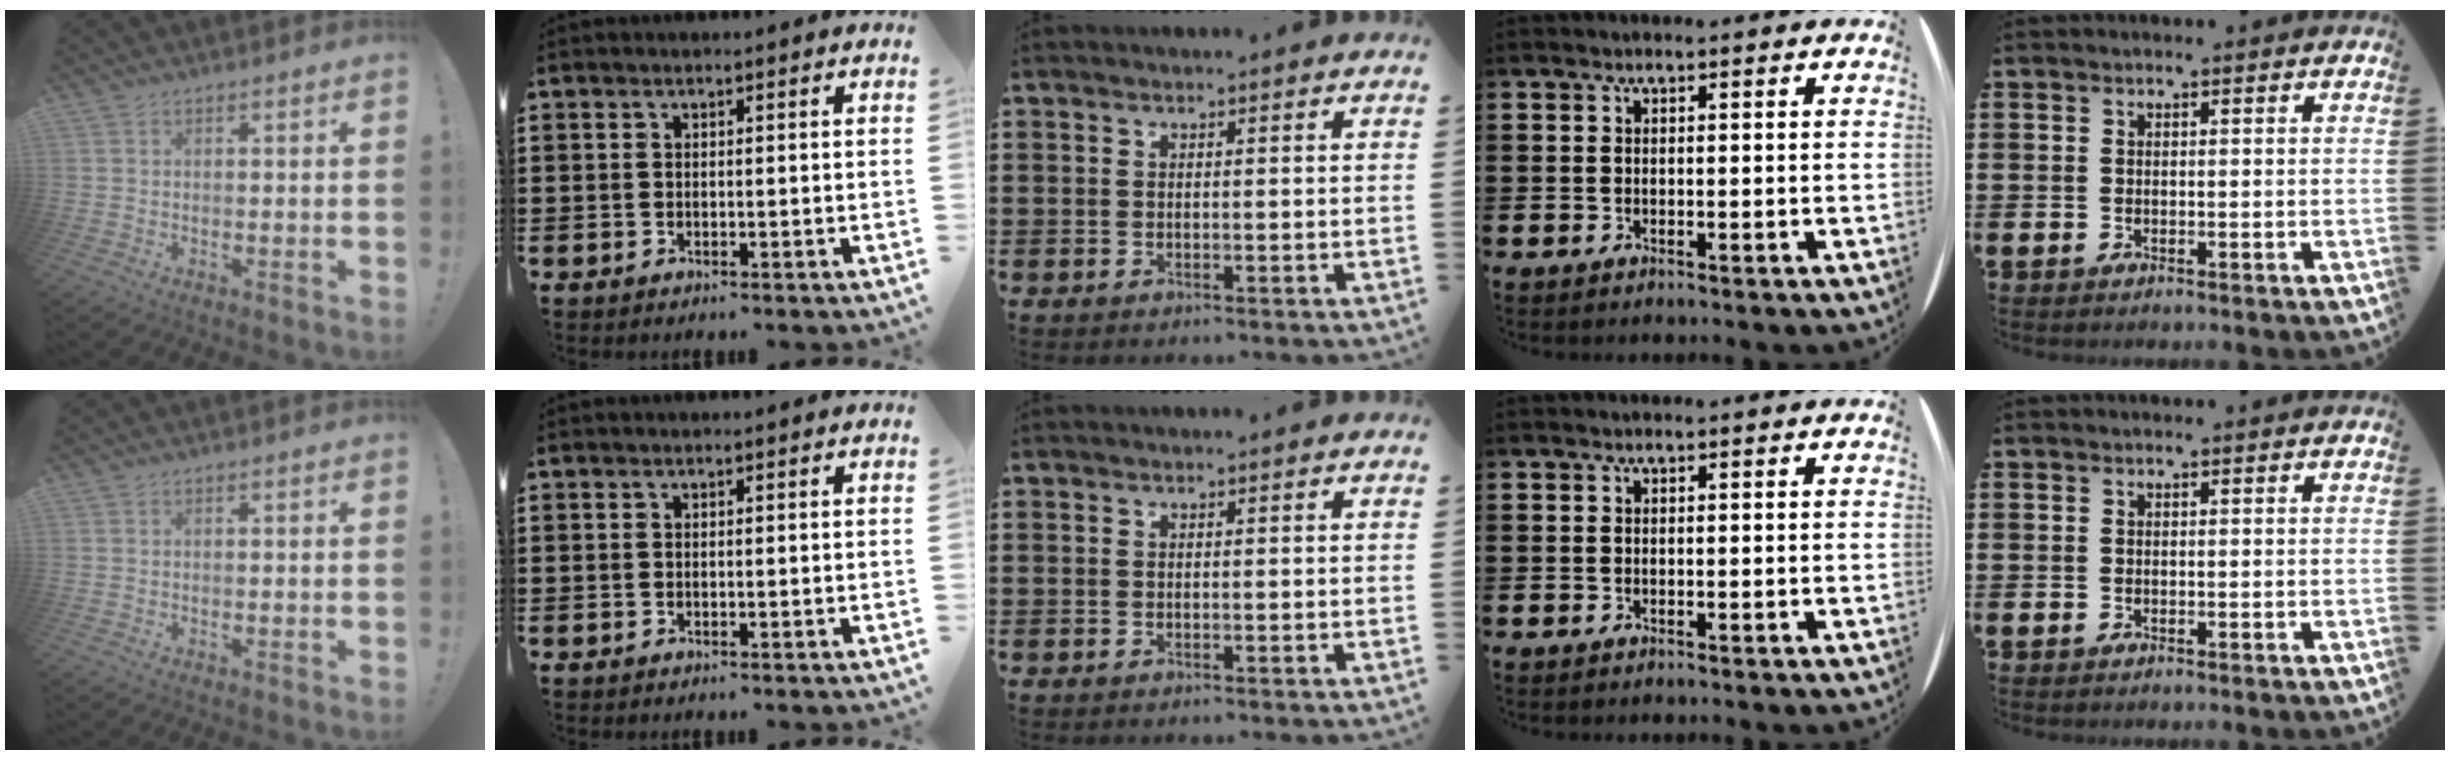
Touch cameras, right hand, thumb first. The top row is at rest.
{}